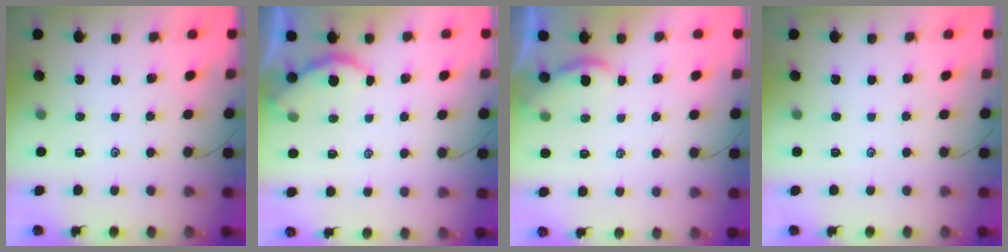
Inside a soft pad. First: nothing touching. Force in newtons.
{"total": 1.9, "press": 1.9, "slide": 0.4}
{"total": 1.2, "press": 1.1, "slide": 0.1}
{"total": 0.0}